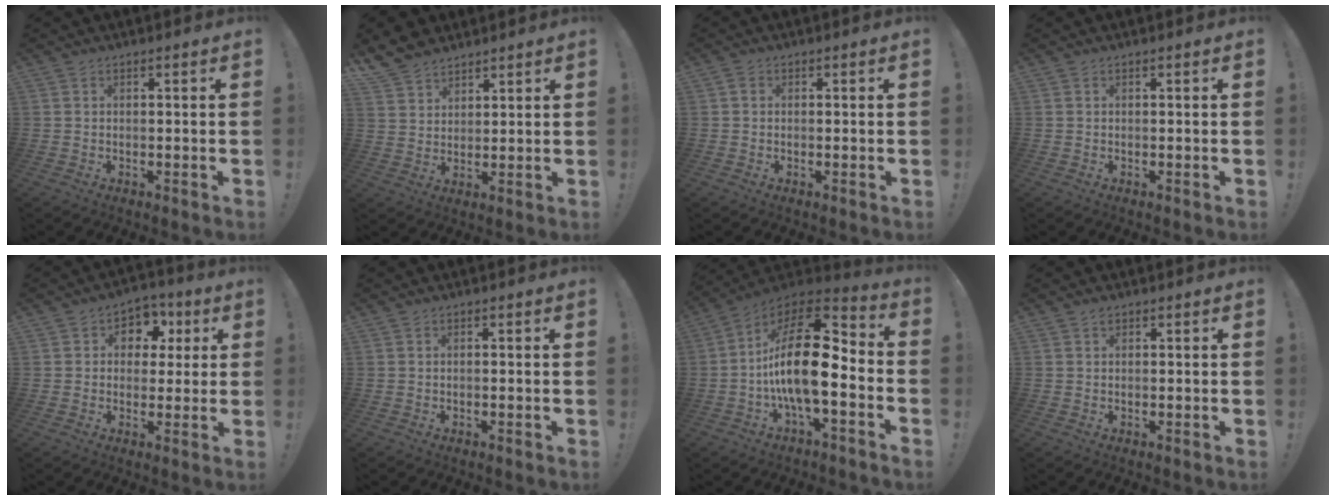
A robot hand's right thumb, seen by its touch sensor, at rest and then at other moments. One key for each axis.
{"total": 7.3, "fx": 6.0, "fy": 3.9, "fz": 1.3, "tx": -0.029, "ty": -0.041, "tz": 0.119}
{"total": 1.0, "fx": 0.1, "fy": 1.0, "fz": 0.3, "tx": 0.000, "ty": 0.003, "tz": 0.001}
{"total": 0.0}
{"total": 7.5, "fx": 1.4, "fy": 6.8, "fz": 2.8, "tx": -0.028, "ty": 0.001, "tz": 0.028}
{"total": 0.7, "fx": -0.5, "fy": -0.1, "fz": 0.5, "tx": -0.017, "ty": 0.002, "tz": -0.008}
{"total": 20.6, "fx": -1.3, "fy": 8.6, "fz": 18.7, "tx": -0.335, "ty": 0.014, "tz": -0.019}
{"total": 1.0, "fx": 0.7, "fy": 0.6, "fz": 0.2, "tx": 0.002, "ty": 0.002, "tz": 0.012}